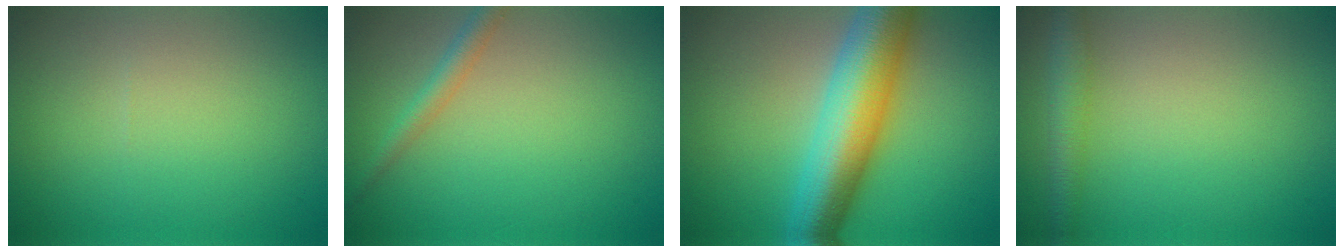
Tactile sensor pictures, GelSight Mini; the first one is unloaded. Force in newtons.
{"total": 2.1, "press": 2.1, "slide": 0.0}
{"total": 10.0, "press": 10.0, "slide": 0.1}
{"total": 3.0, "press": 3.0, "slide": 0.1}